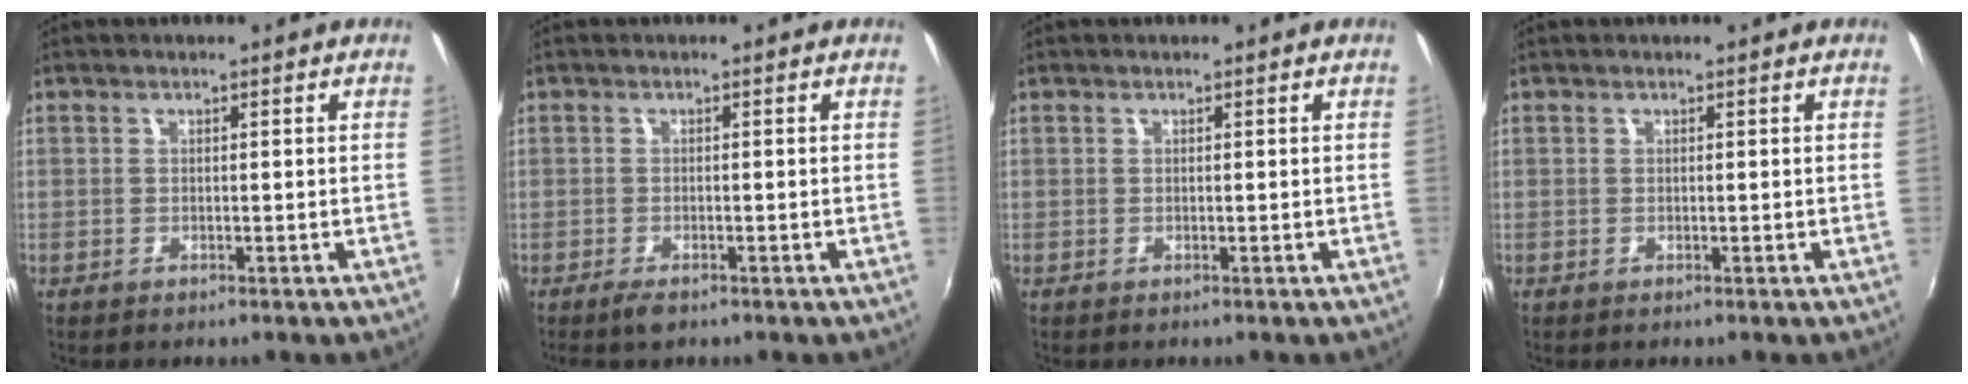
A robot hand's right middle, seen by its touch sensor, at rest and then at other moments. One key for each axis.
{"total": 2.2, "fx": -1.6, "fy": 0.7, "fz": 1.3, "tx": -0.030, "ty": -0.007, "tz": -0.030}
{"total": 0.0}
{"total": 0.0}